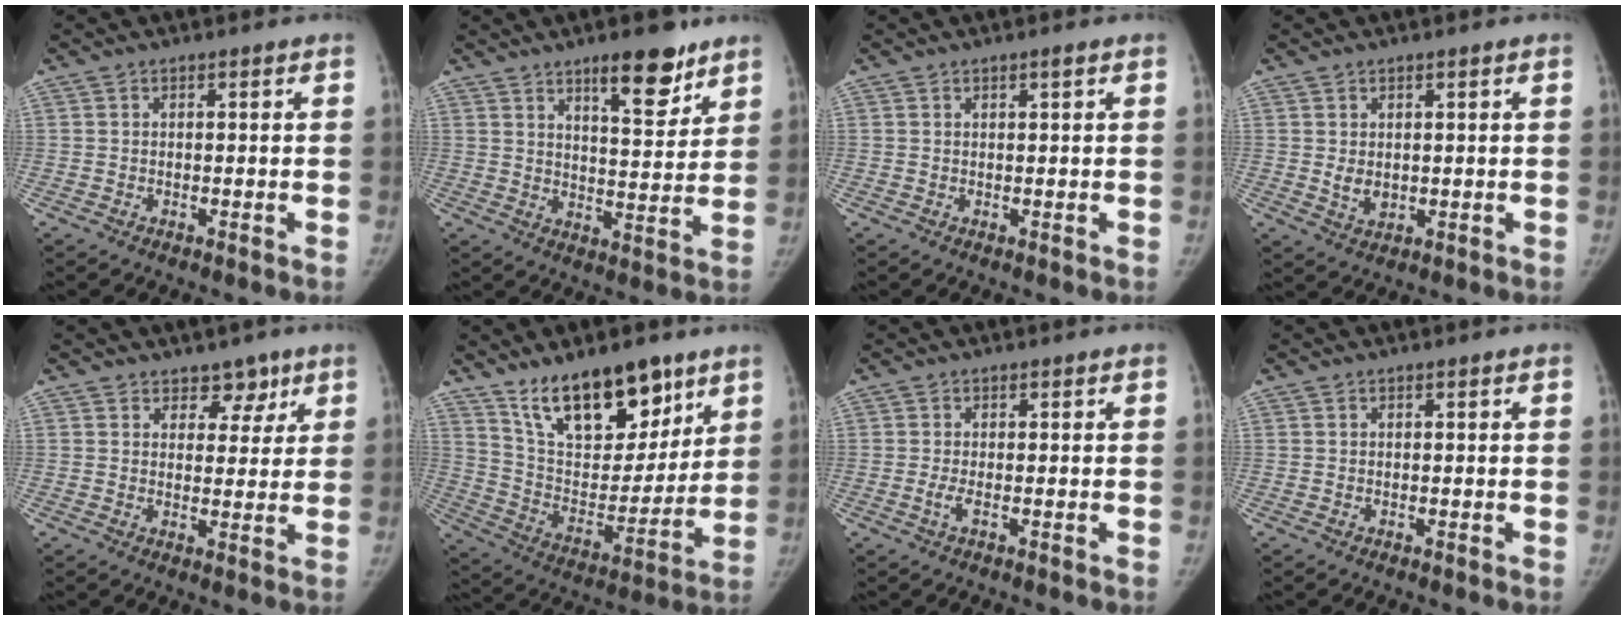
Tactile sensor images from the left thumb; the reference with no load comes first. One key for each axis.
{"total": 11.0, "fx": 7.4, "fy": 3.5, "fz": 7.3, "tx": -0.080, "ty": -0.049, "tz": 0.113}
{"total": 0.7, "fx": 0.4, "fy": 0.0, "fz": 0.5, "tx": -0.008, "ty": -0.001, "tz": 0.007}
{"total": 3.0, "fx": 0.4, "fy": 2.2, "fz": 2.0, "tx": -0.027, "ty": -0.009, "tz": 0.016}
{"total": 4.8, "fx": 3.3, "fy": 3.2, "fz": 1.6, "tx": 0.015, "ty": -0.017, "tz": 0.046}
{"total": 20.3, "fx": 13.5, "fy": 9.2, "fz": 12.0, "tx": -0.140, "ty": -0.072, "tz": 0.240}
{"total": 1.5, "fx": -0.4, "fy": 0.3, "fz": 1.5, "tx": -0.038, "ty": -0.006, "tz": -0.011}
{"total": 0.0}